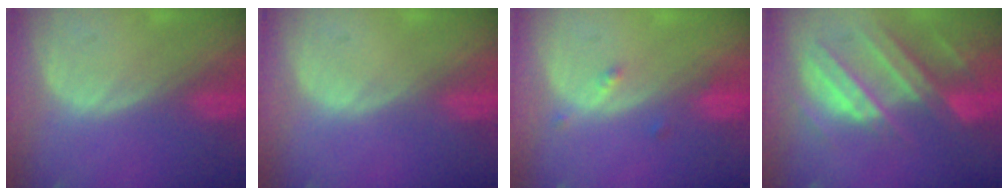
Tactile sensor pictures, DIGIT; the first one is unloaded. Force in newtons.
{"total": 0.0}
{"total": 1.9, "press": 1.5, "slide": 1.0}
{"total": 10.3, "press": 9.2, "slide": 4.7}